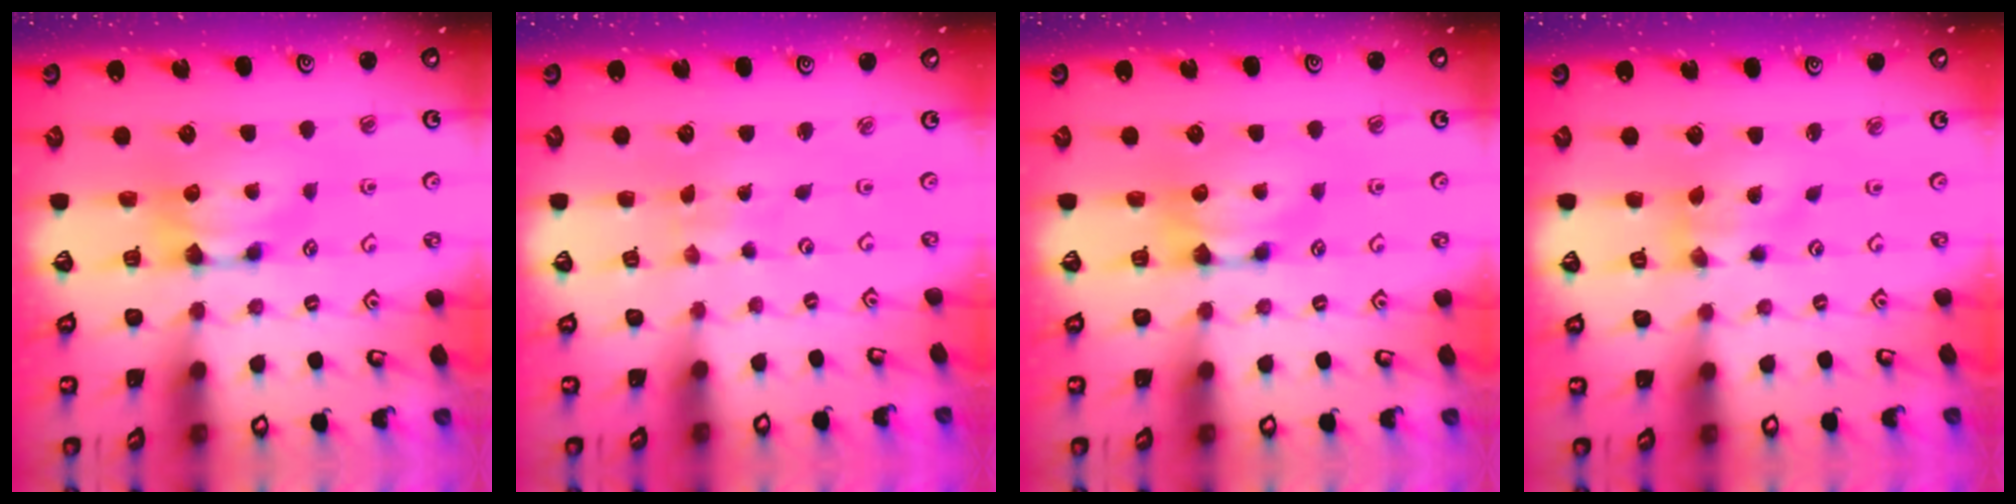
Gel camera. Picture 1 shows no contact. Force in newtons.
{"total": 6.7, "press": 6.7, "slide": 0.4}
{"total": 0.0}
{"total": 1.7, "press": 1.0, "slide": 1.3}